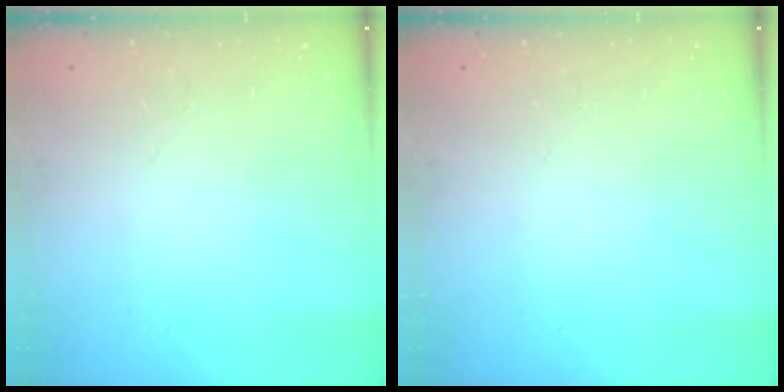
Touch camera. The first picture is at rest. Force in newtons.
{"total": 0.0}